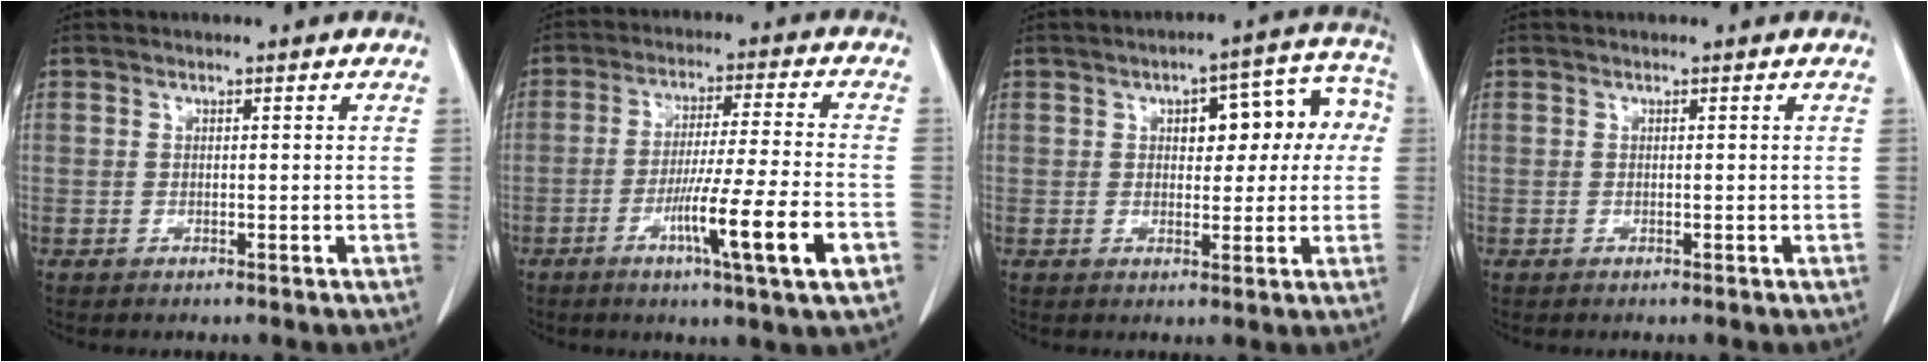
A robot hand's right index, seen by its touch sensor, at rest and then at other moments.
{"total": 12.6, "force": [-5.0, -1.0, 11.5], "torque": [-0.199, -0.018, -0.083]}
{"total": 9.7, "force": [1.7, 4.4, 8.5], "torque": [-0.091, 0.045, 0.020]}
{"total": 0.0}